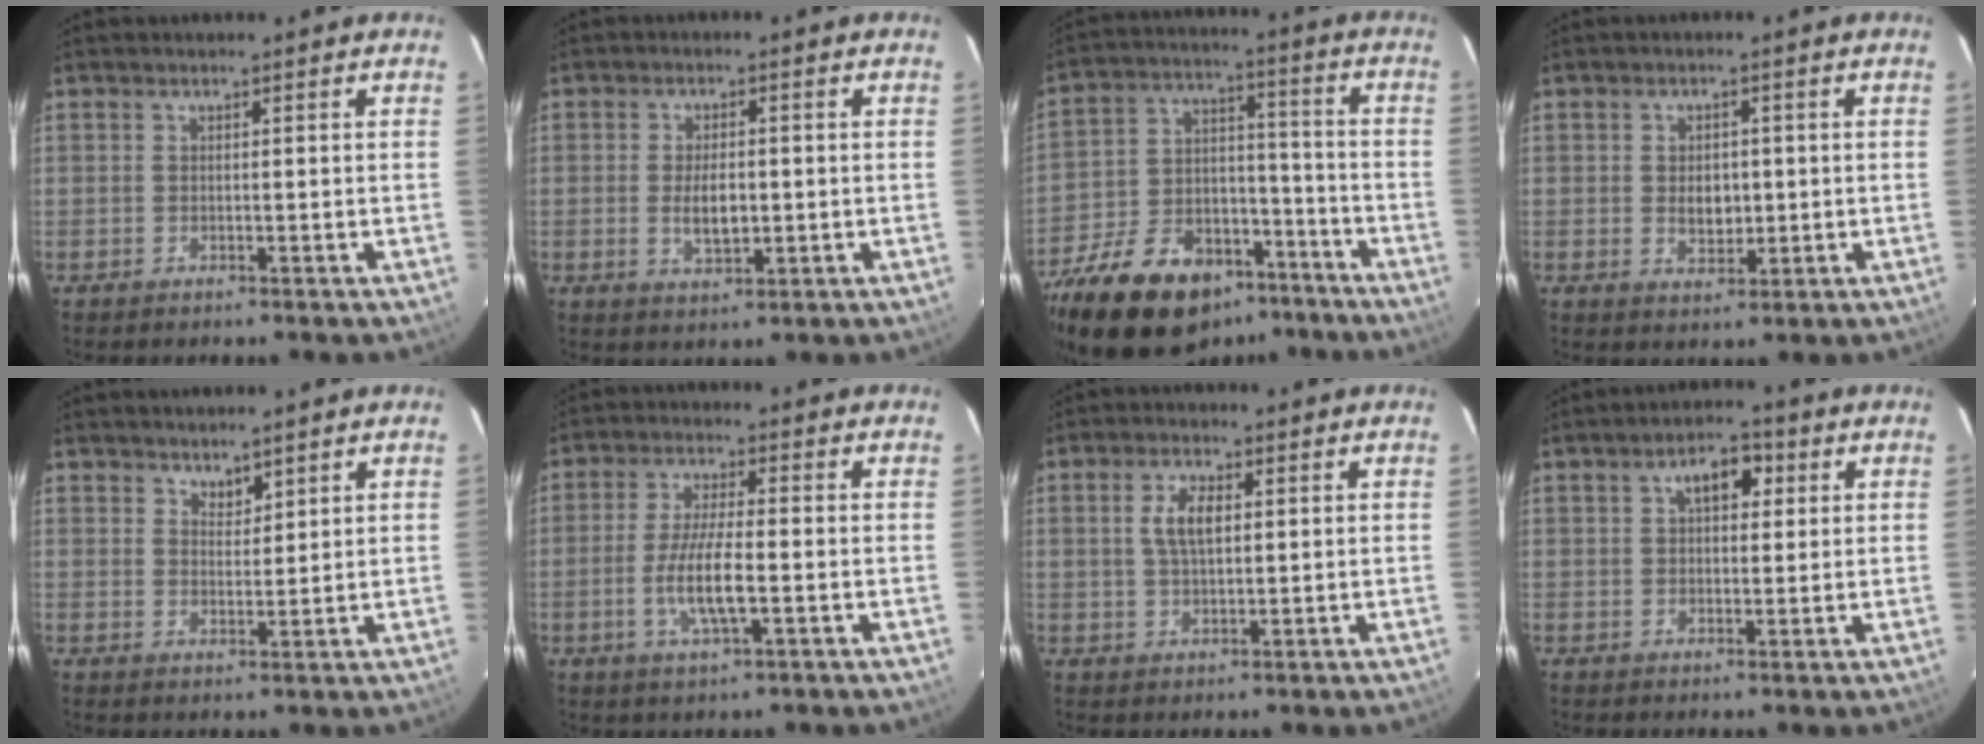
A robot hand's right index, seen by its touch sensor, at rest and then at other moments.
{"total": 5.4, "force": [-0.6, 2.6, 4.7], "torque": [-0.090, -0.004, -0.007]}
{"total": 25.5, "force": [-17.3, 13.8, 12.7], "torque": [-0.279, 0.018, -0.260]}
{"total": 4.3, "force": [-0.1, 3.0, 3.0], "torque": [-0.050, 0.000, 0.003]}
{"total": 2.6, "force": [2.2, 1.1, 0.8], "torque": [-0.008, 0.001, 0.040]}
{"total": 8.3, "force": [-2.0, 1.8, 7.9], "torque": [-0.157, -0.005, -0.040]}
{"total": 5.2, "force": [1.2, 2.5, 4.4], "torque": [-0.082, 0.007, 0.024]}
{"total": 5.6, "force": [2.0, 3.2, 4.1], "torque": [-0.065, 0.021, 0.033]}